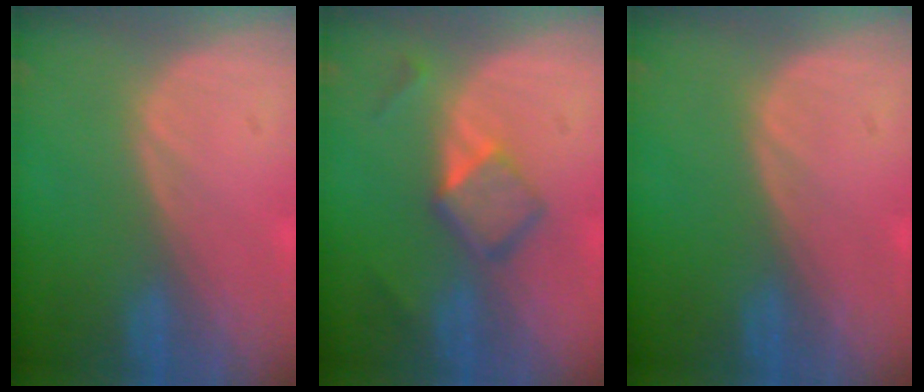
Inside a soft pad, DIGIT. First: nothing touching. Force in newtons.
{"total": 4.9, "press": 4.6, "slide": 1.8}
{"total": 0.0}